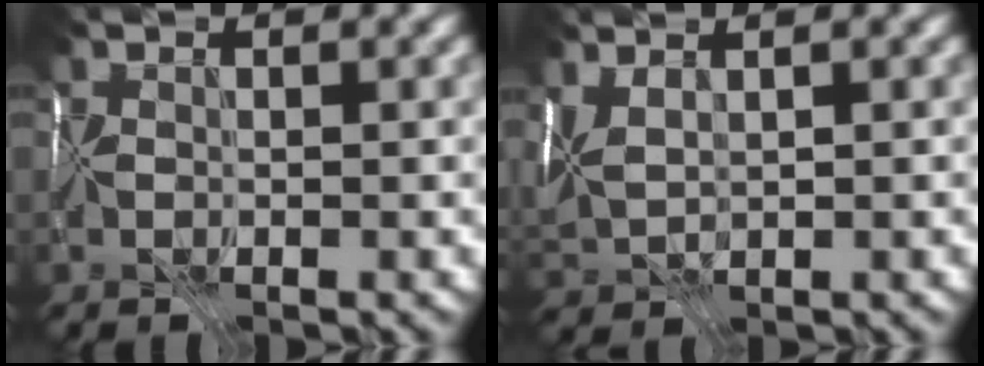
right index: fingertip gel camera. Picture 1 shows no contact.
{"total": 3.2, "force": [1.6, 1.5, 2.3], "torque": [-0.062, 0.014, 0.041]}